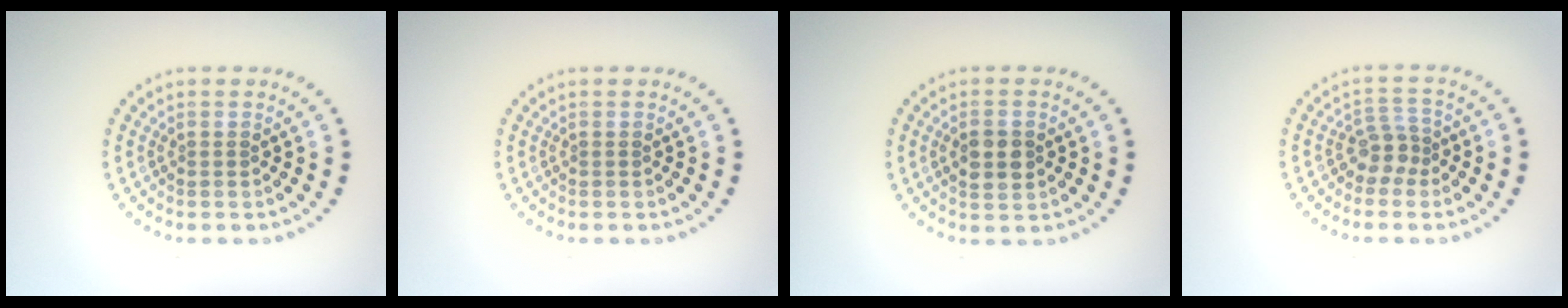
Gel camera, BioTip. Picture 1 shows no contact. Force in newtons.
{"total": 0.0}
{"total": 2.5, "press": 2.5, "slide": 0.1}
{"total": 2.3, "press": 1.8, "slide": 1.5}